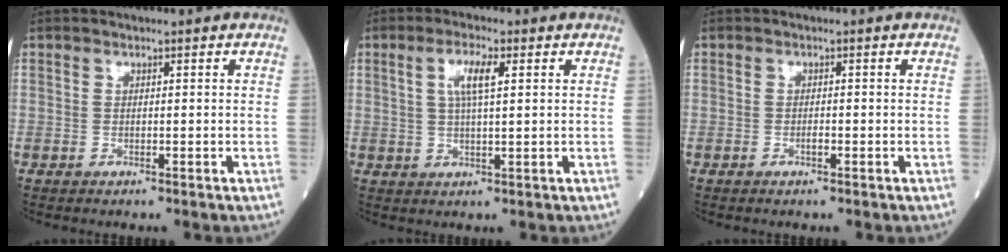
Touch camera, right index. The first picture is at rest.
{"total": 4.8, "force": [1.6, 0.7, 4.5], "torque": [-0.089, 0.005, 0.030]}
{"total": 0.9, "force": [-0.4, 0.2, 0.8], "torque": [-0.018, -0.001, -0.007]}